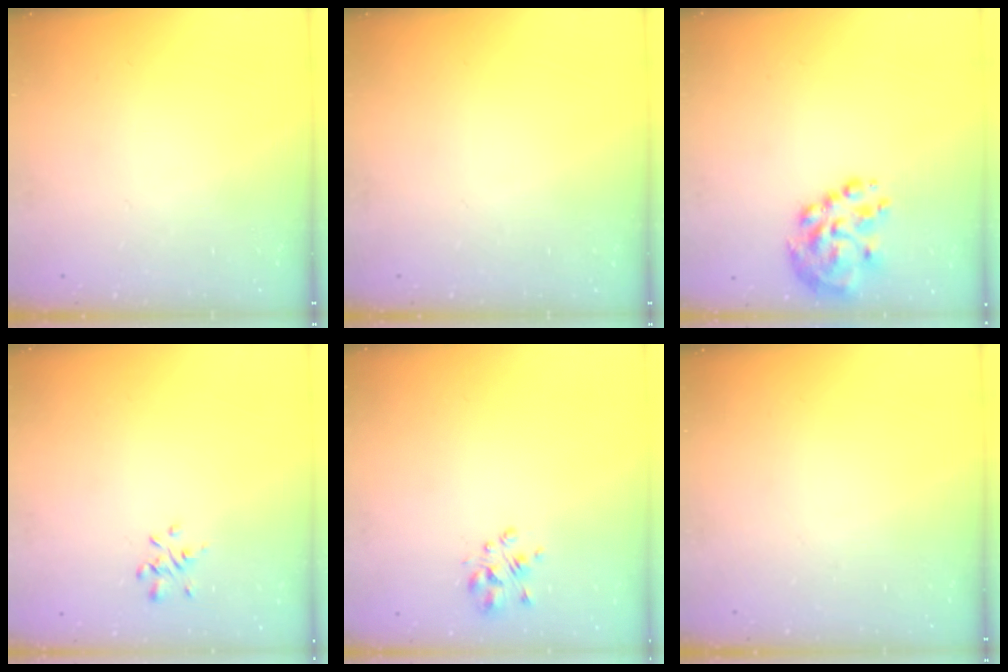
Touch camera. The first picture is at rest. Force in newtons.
{"total": 0.0}
{"total": 8.8, "press": 8.4, "slide": 2.7}
{"total": 0.9, "press": 0.7, "slide": 0.5}
{"total": 2.5, "press": 2.4, "slide": 0.8}
{"total": 0.0}